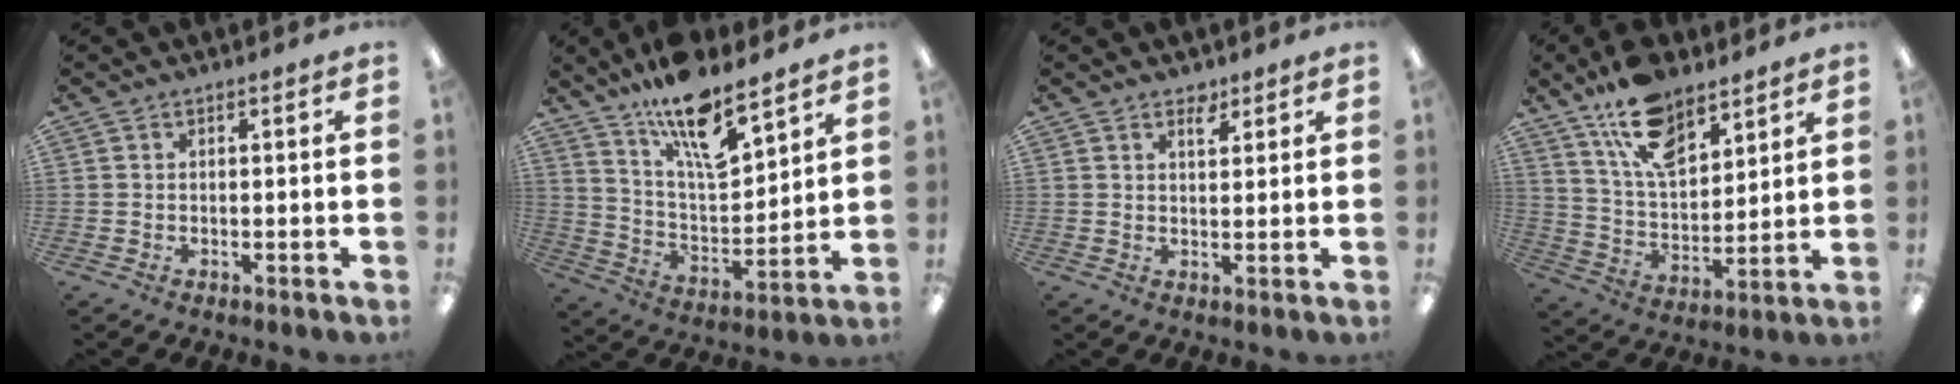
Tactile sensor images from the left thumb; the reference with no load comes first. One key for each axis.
{"total": 15.9, "fx": 12.5, "fy": 4.5, "fz": 8.7, "tx": -0.154, "ty": -0.080, "tz": 0.215}
{"total": 2.9, "fx": 2.3, "fy": 1.3, "fz": 1.2, "tx": 0.005, "ty": -0.017, "tz": 0.035}
{"total": 15.3, "fx": 10.6, "fy": 7.3, "fz": 8.2, "tx": -0.147, "ty": -0.052, "tz": 0.193}